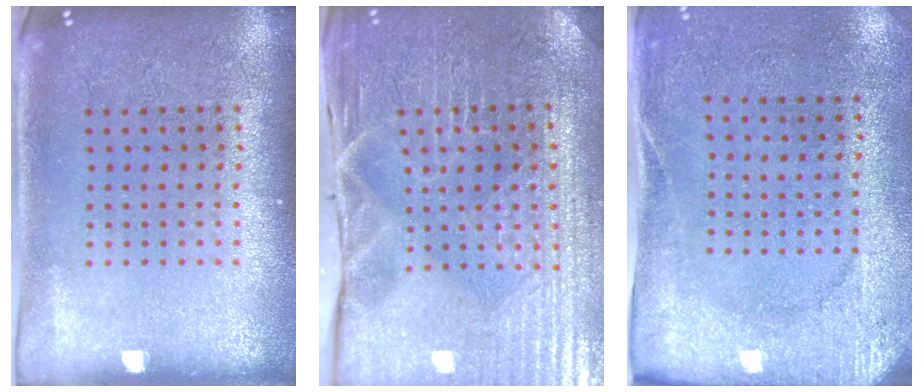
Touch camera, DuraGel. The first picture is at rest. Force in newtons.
{"total": 4.0, "press": 4.0, "slide": 0.5}
{"total": 2.7, "press": 2.2, "slide": 1.7}